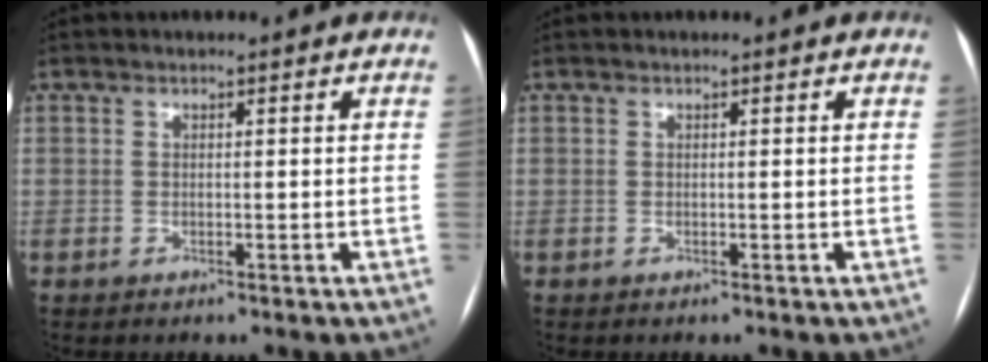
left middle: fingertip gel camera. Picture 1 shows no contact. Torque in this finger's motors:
{"motor_torque": [-0.01, 0.01, 0.00, 0.00]}